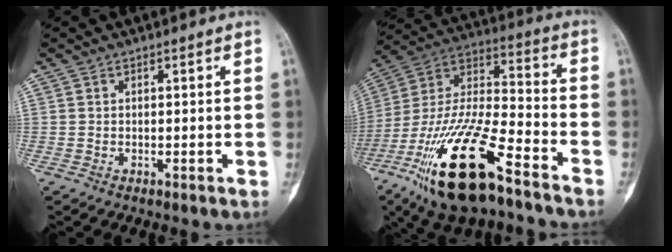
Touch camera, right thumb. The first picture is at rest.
{"total": 25.2, "force": [-14.6, 7.9, 18.9], "torque": [-0.401, 0.044, -0.264]}